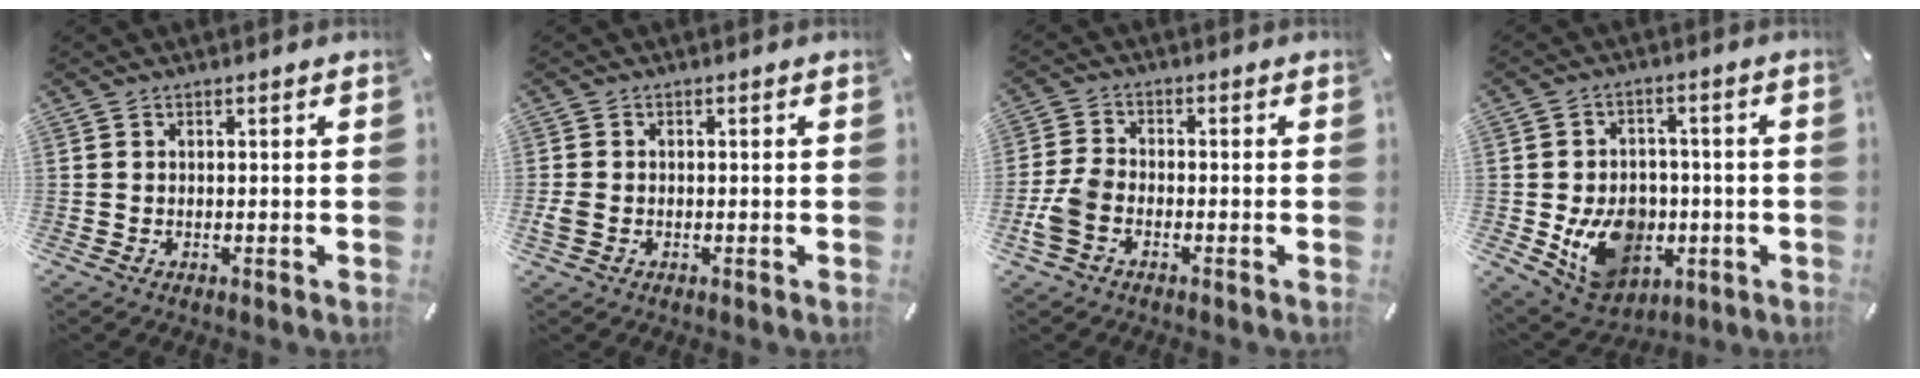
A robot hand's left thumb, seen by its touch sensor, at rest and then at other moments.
{"total": 1.9, "force": [-0.5, 1.4, 1.3], "torque": [-0.029, 0.000, -0.012]}
{"total": 6.1, "force": [-2.6, 3.7, 4.1], "torque": [-0.096, 0.009, -0.052]}
{"total": 14.4, "force": [-3.3, 11.6, 7.8], "torque": [-0.126, 0.017, -0.045]}